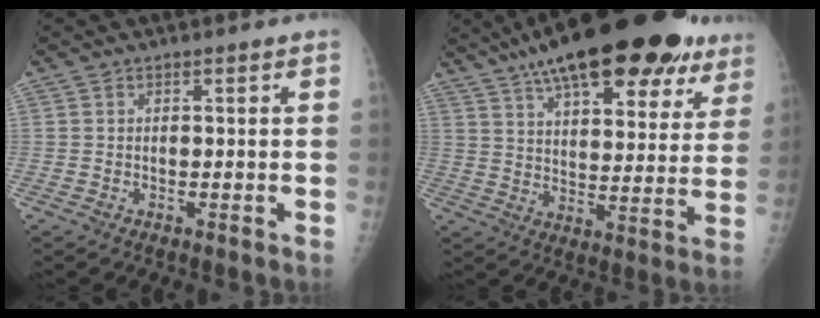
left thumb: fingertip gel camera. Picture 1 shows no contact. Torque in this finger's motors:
{"motor_torque": [3.32, 1.69, 1.86, -0.91, 0.37]}